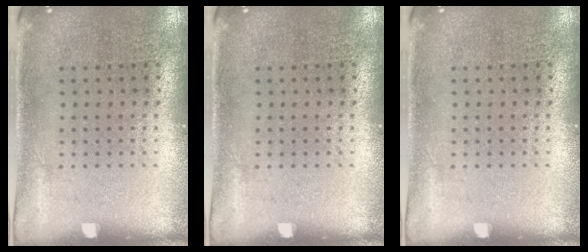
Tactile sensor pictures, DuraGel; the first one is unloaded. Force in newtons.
{"total": 0.0}
{"total": 0.0}